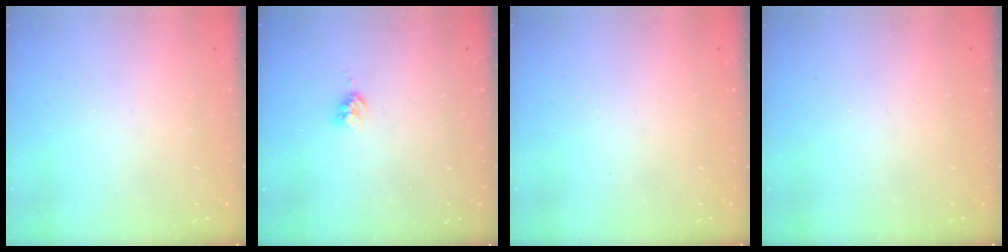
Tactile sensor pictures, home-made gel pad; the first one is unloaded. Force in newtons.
{"total": 4.0, "press": 4.0, "slide": 0.1}
{"total": 0.0}
{"total": 0.0}